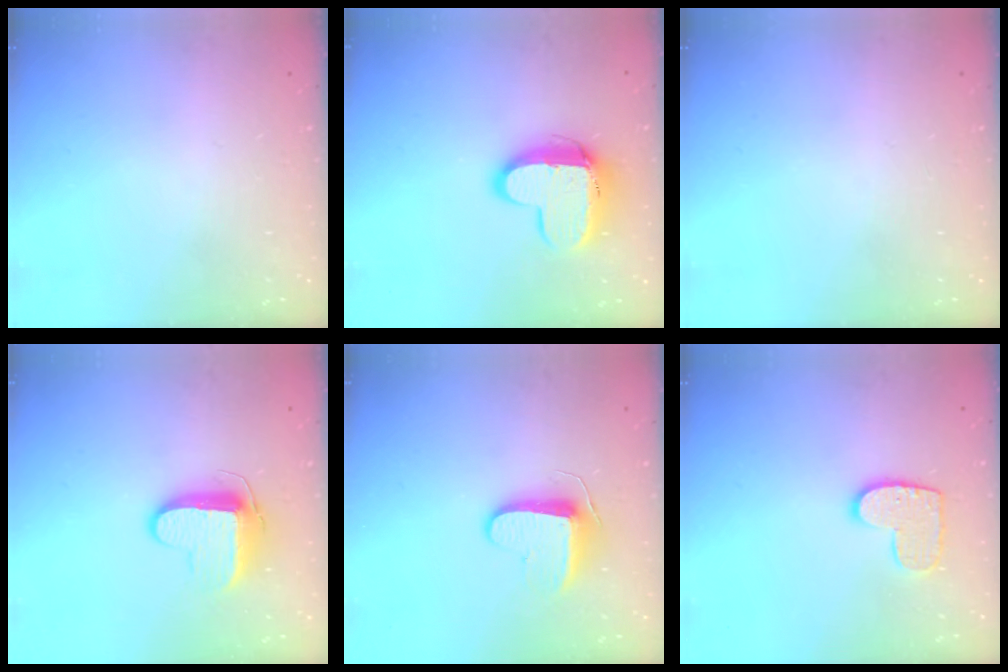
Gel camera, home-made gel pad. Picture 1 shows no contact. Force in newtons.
{"total": 12.0, "press": 11.9, "slide": 1.1}
{"total": 0.0}
{"total": 9.4, "press": 9.4, "slide": 0.7}
{"total": 9.5, "press": 9.5, "slide": 0.3}
{"total": 10.2, "press": 10.1, "slide": 0.5}